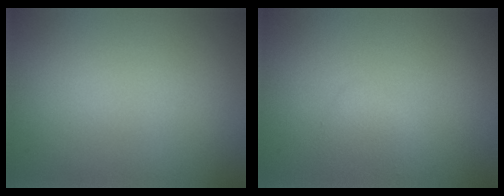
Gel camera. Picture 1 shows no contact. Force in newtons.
{"total": 1.0, "press": 1.0, "slide": 0.1}